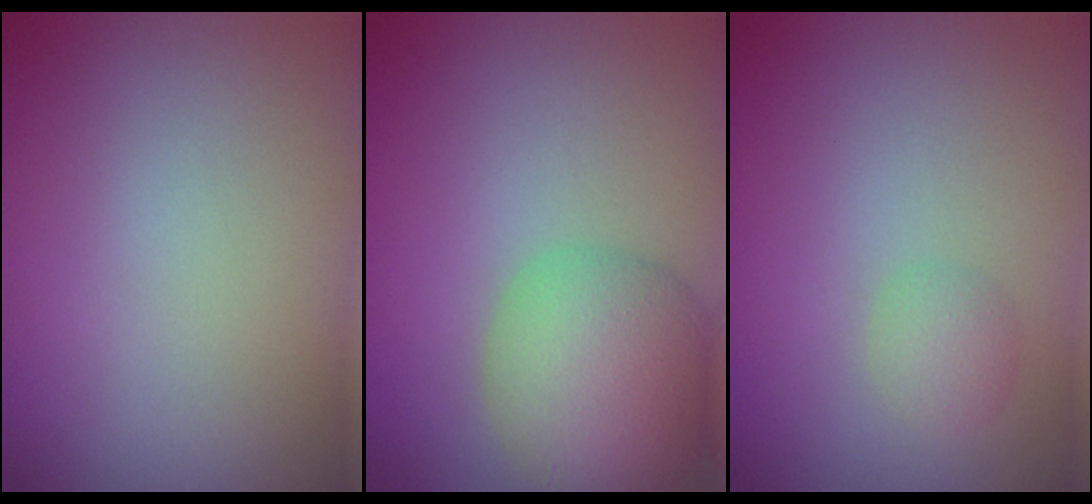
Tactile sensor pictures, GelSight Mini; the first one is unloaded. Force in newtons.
{"total": 6.7, "press": 6.7, "slide": 0.5}
{"total": 1.4, "press": 1.4, "slide": 0.1}